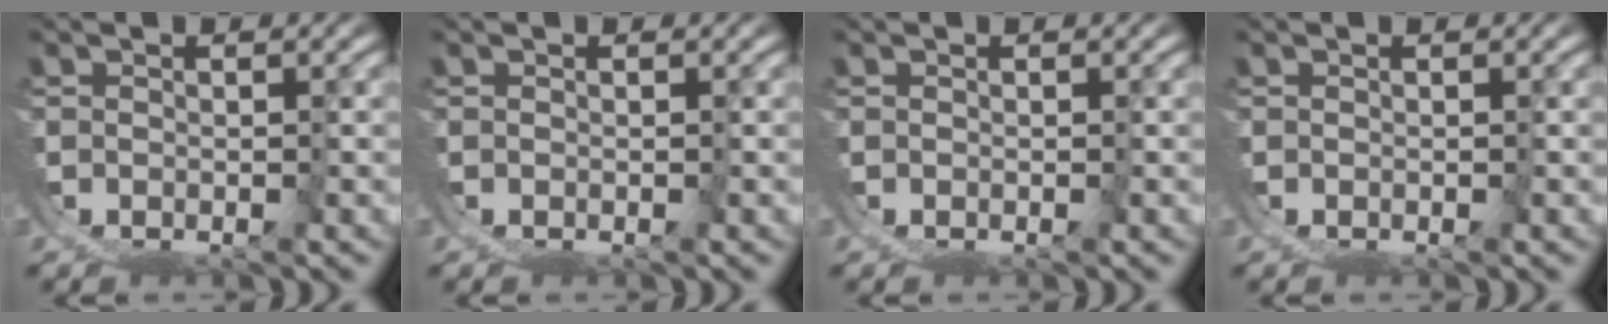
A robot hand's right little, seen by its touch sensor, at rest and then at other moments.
{"total": 0.0}
{"total": 0.0}
{"total": 0.0}